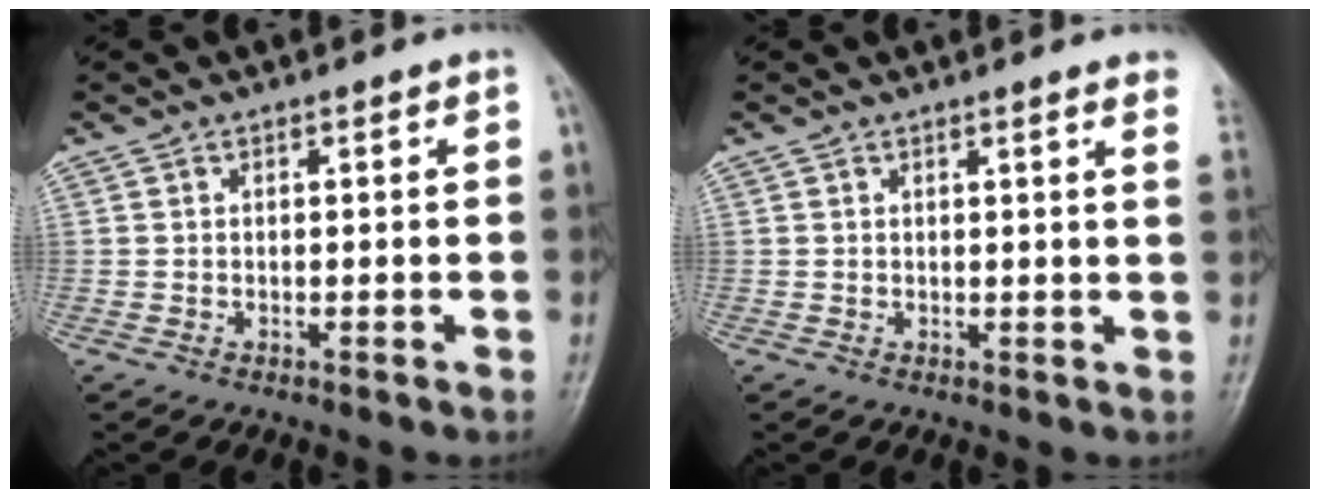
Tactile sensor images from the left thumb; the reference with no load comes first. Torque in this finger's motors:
{"motor_torque": [2.11, 1.90, 0.97, -1.07, 0.02]}